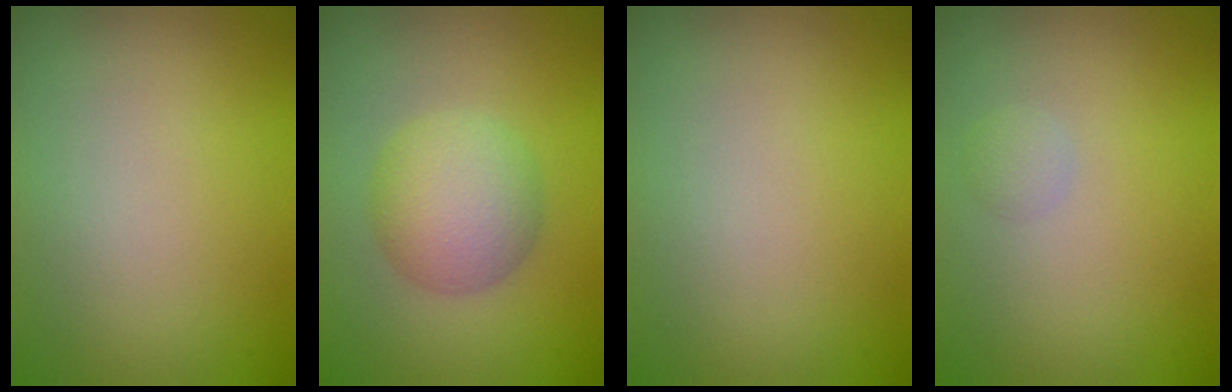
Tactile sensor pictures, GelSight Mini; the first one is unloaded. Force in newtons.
{"total": 4.8, "press": 4.8, "slide": 0.1}
{"total": 0.0}
{"total": 1.0, "press": 1.0, "slide": 0.1}